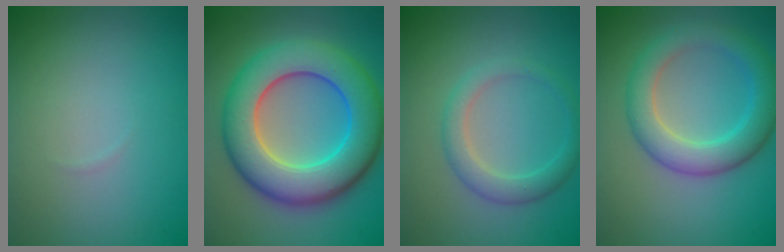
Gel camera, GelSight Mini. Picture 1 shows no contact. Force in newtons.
{"total": 10.9, "press": 10.9, "slide": 0.1}
{"total": 2.7, "press": 2.7, "slide": 0.1}
{"total": 5.2, "press": 5.2, "slide": 0.1}